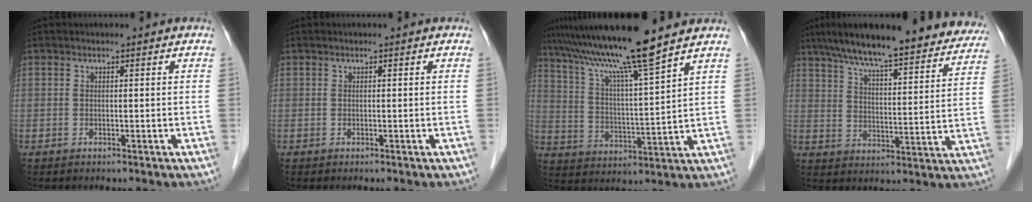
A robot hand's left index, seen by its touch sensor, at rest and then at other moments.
{"total": 0.0}
{"total": 13.7, "force": [11.1, -1.8, 7.8], "torque": [-0.140, 0.008, 0.193]}
{"total": 25.4, "force": [21.8, 4.4, 12.3], "torque": [-0.186, 0.001, 0.286]}